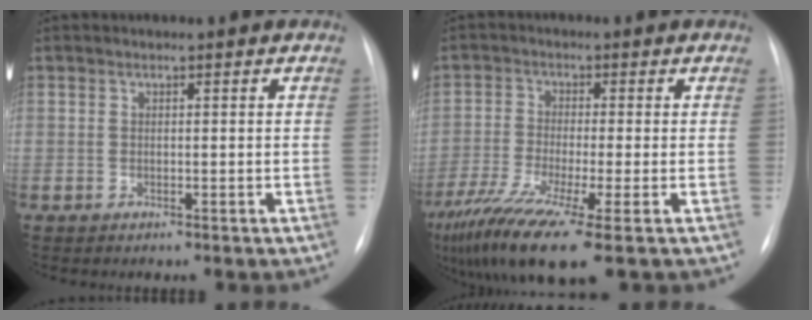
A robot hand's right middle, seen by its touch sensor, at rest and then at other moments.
{"total": 12.0, "force": [-7.3, 0.4, 9.6], "torque": [-0.184, -0.035, -0.130]}